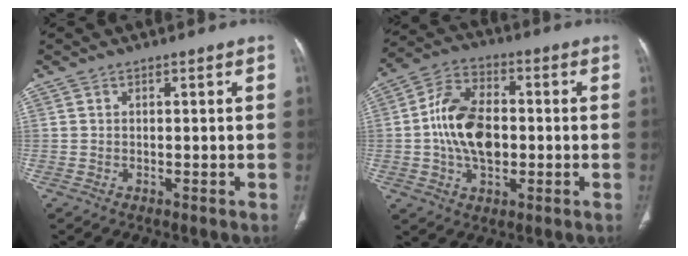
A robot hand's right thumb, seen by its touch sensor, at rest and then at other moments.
{"total": 13.5, "force": [-0.6, 8.6, 10.4], "torque": [-0.176, 0.020, -0.015]}